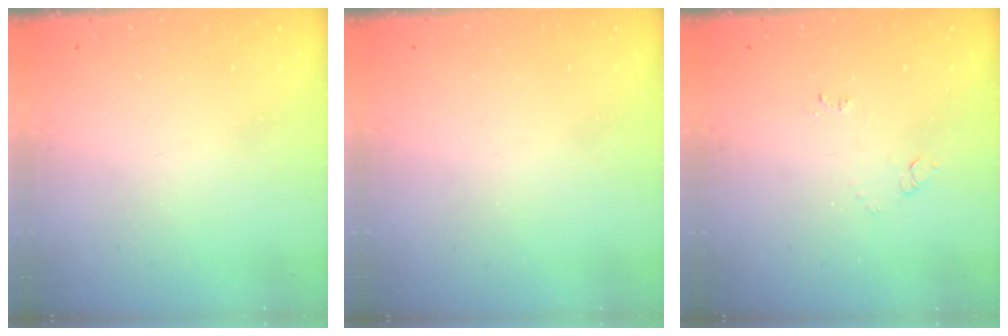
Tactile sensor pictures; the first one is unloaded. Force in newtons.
{"total": 0.0}
{"total": 5.8, "press": 5.8, "slide": 0.6}